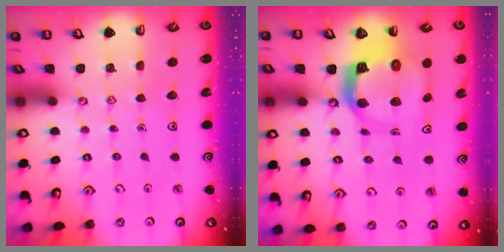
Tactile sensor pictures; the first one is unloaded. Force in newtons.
{"total": 8.9, "press": 8.8, "slide": 1.3}